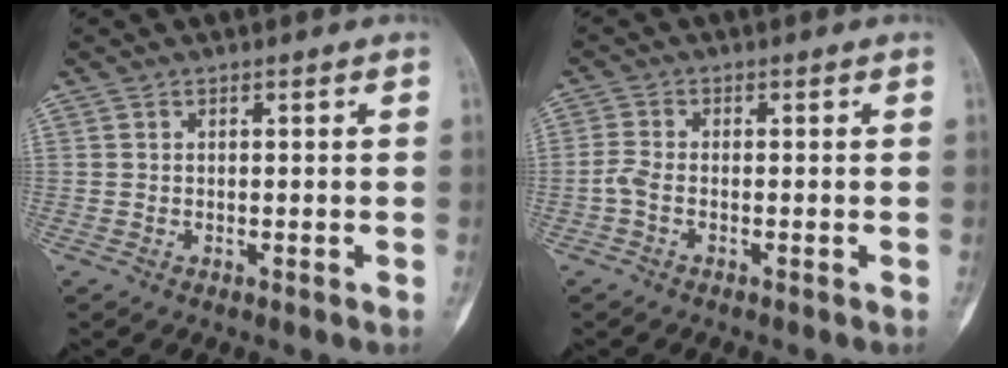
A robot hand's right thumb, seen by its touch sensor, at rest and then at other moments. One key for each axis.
{"total": 2.5, "fx": -0.9, "fy": 1.2, "fz": 2.0, "tx": -0.050, "ty": 0.003, "tz": -0.025}